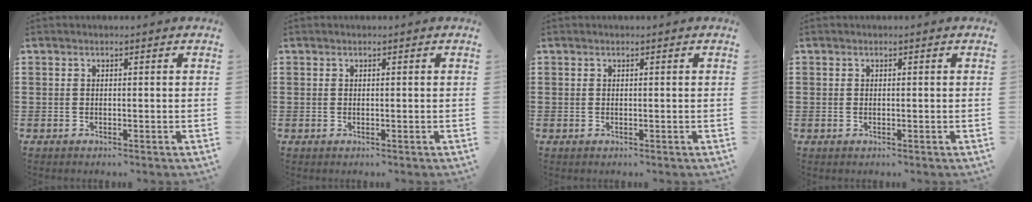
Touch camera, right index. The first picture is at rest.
{"total": 0.0}
{"total": 0.0}
{"total": 0.0}